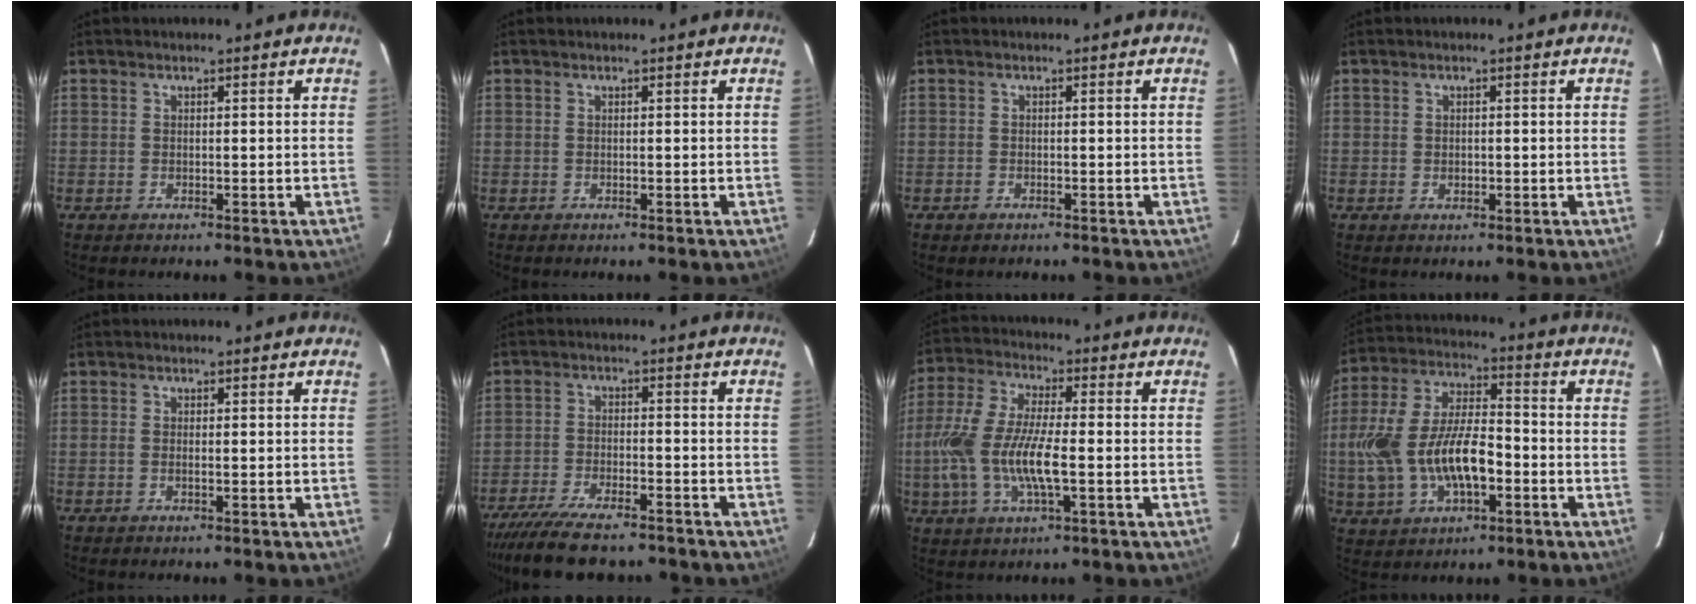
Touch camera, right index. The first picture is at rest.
{"total": 0.0}
{"total": 0.9, "force": [-0.6, 0.6, 0.3], "torque": [-0.005, -0.001, -0.010]}
{"total": 1.1, "force": [0.0, 1.0, 0.4], "torque": [-0.002, 0.002, 0.001]}
{"total": 0.7, "force": [-0.1, 0.0, 0.6], "torque": [-0.014, 0.001, -0.004]}
{"total": 14.4, "force": [-12.0, 3.8, 6.9], "torque": [-0.149, -0.028, -0.193]}
{"total": 14.5, "force": [-2.6, 4.5, 13.5], "torque": [-0.285, -0.005, -0.052]}
{"total": 17.7, "force": [-3.8, 8.7, 14.9], "torque": [-0.320, 0.004, -0.059]}